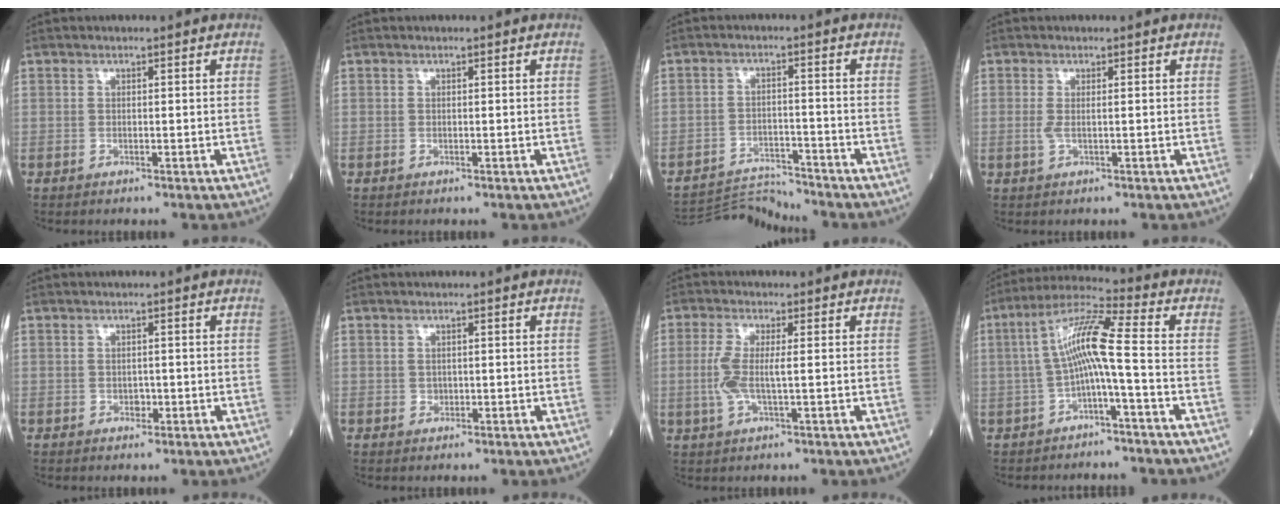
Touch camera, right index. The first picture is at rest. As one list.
[{"total": 0.0}, {"total": 7.4, "force": [-7.2, -1.0, -1.0], "torque": [0.011, -0.006, -0.127]}, {"total": 1.5, "force": [0.0, 0.2, 1.5], "torque": [-0.039, -0.003, 0.000]}, {"total": 1.1, "force": [-0.3, 0.7, 0.7], "torque": [-0.013, 0.001, -0.004]}, {"total": 0.6, "force": [0.0, 0.6, 0.3], "torque": [-0.003, 0.001, 0.000]}, {"total": 4.7, "force": [-0.2, 0.8, 4.7], "torque": [-0.113, -0.003, -0.008]}, {"total": 8.6, "force": [-1.1, -0.2, 8.5], "torque": [-0.160, 0.032, -0.024]}]